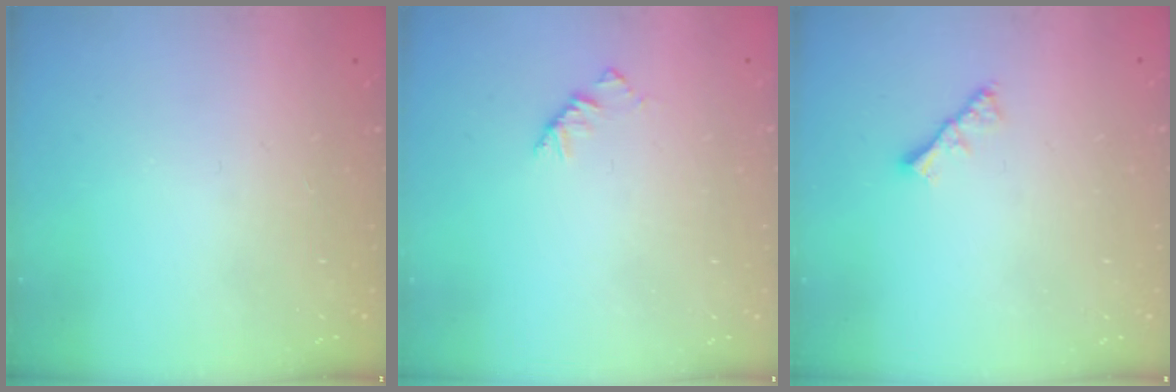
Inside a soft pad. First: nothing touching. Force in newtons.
{"total": 3.4, "press": 3.3, "slide": 0.7}
{"total": 2.5, "press": 2.4, "slide": 0.5}